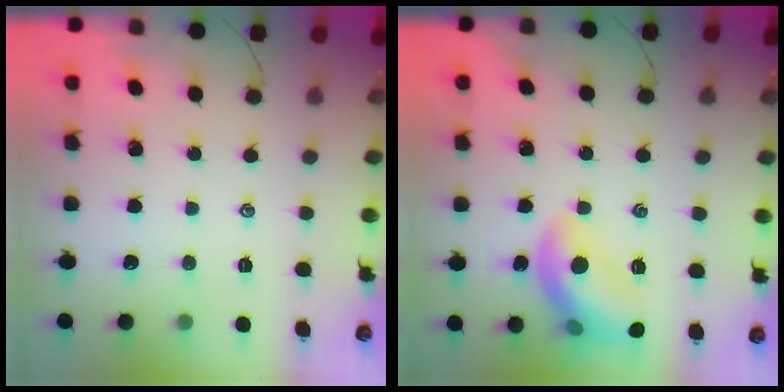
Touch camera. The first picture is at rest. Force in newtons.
{"total": 14.1, "press": 14.0, "slide": 1.6}